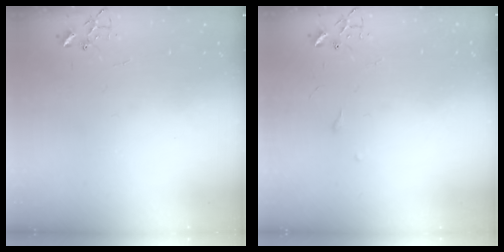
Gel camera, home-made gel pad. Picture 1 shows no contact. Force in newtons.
{"total": 3.5, "press": 3.5, "slide": 0.5}